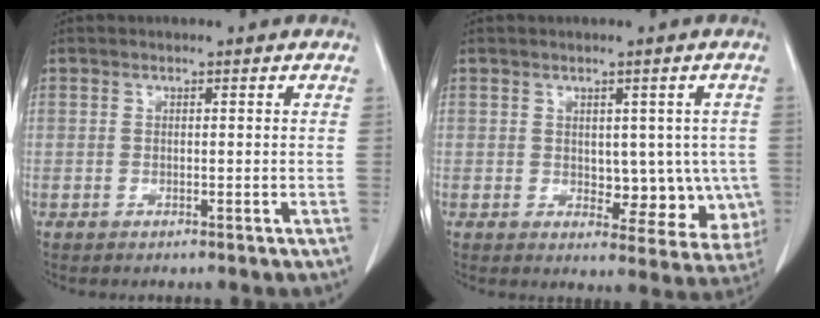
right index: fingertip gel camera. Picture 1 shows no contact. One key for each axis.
{"total": 8.1, "fx": -0.3, "fy": 4.7, "fz": 6.6, "tx": -0.057, "ty": 0.000, "tz": 0.008}